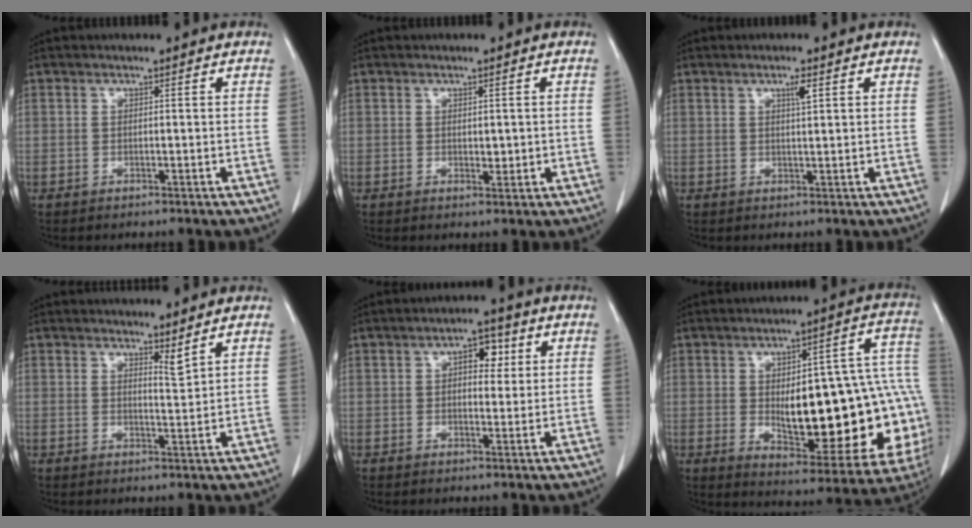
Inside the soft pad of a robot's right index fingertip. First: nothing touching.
{"total": 1.7, "force": [0.1, 1.0, 1.4], "torque": [-0.014, -0.002, 0.008]}
{"total": 2.0, "force": [0.9, 0.1, 1.7], "torque": [-0.033, -0.002, 0.016]}
{"total": 1.9, "force": [1.7, 0.0, 0.9], "torque": [-0.016, -0.014, 0.032]}
{"total": 4.6, "force": [1.4, 2.4, 3.6], "torque": [-0.051, 0.013, 0.018]}
{"total": 25.4, "force": [-2.8, 7.9, 23.9], "torque": [-0.239, 0.031, -0.007]}